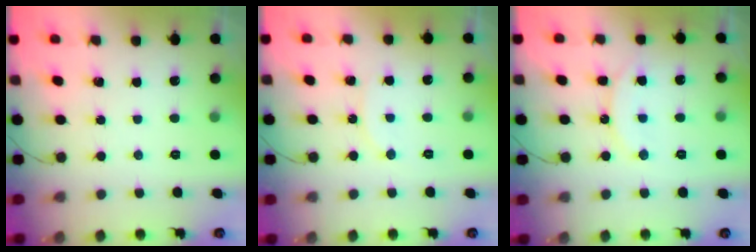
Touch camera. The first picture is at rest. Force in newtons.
{"total": 6.1, "press": 6.1, "slide": 0.8}
{"total": 11.0, "press": 10.9, "slide": 1.0}